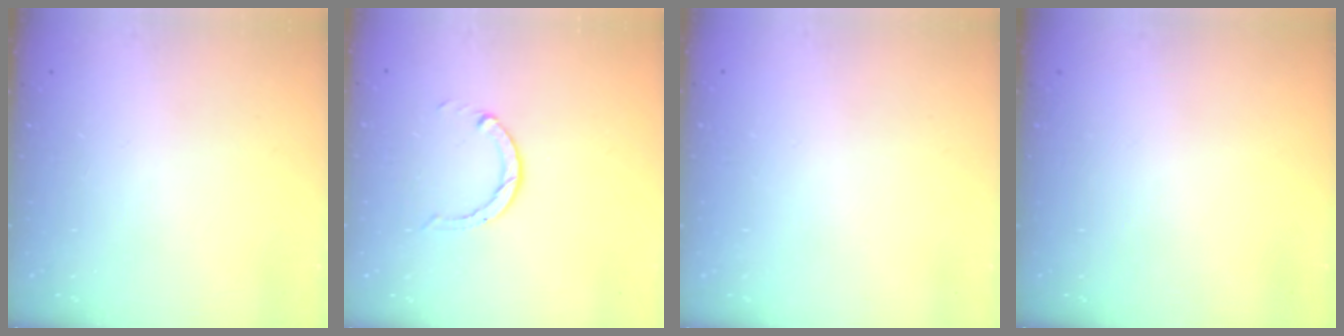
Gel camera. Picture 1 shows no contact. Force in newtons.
{"total": 3.1, "press": 3.0, "slide": 0.4}
{"total": 2.6, "press": 2.6, "slide": 0.2}
{"total": 0.0}